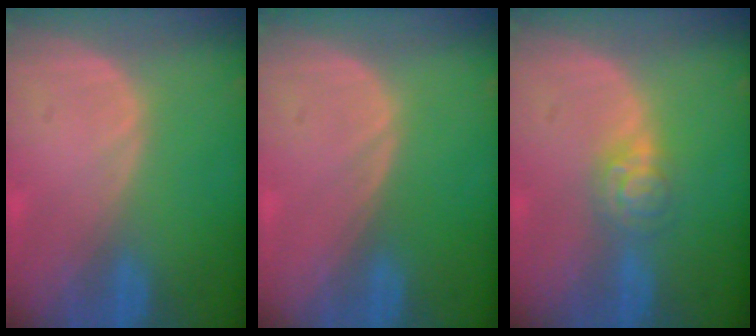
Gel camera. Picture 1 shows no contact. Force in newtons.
{"total": 0.0}
{"total": 4.5, "press": 3.9, "slide": 2.3}